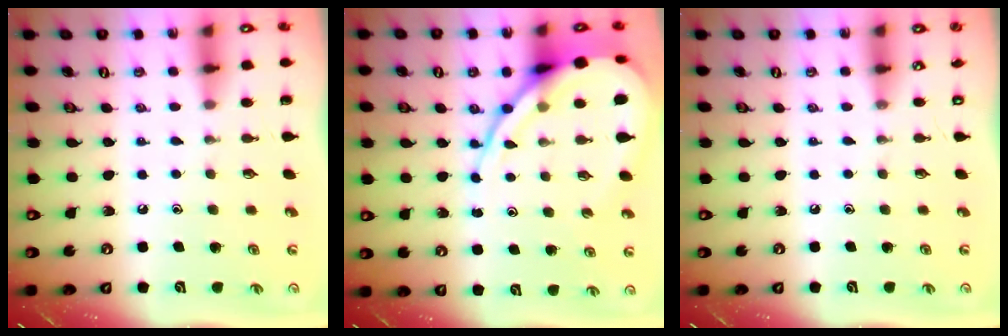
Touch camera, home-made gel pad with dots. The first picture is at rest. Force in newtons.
{"total": 14.3, "press": 14.2, "slide": 1.3}
{"total": 0.0}